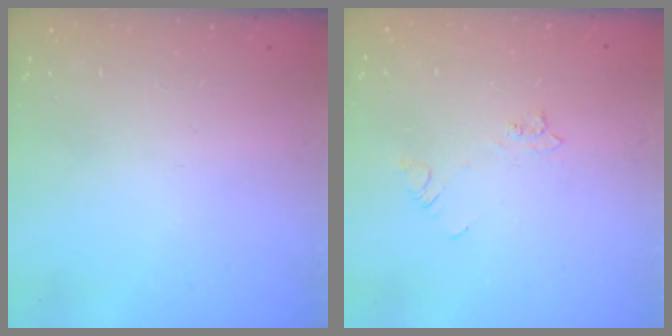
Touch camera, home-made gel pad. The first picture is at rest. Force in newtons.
{"total": 3.7, "press": 3.6, "slide": 0.5}